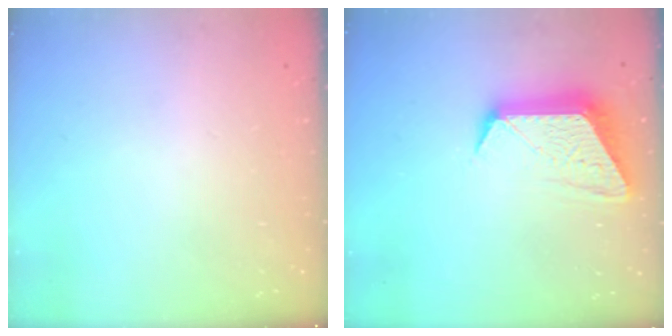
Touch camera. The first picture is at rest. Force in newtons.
{"total": 12.3, "press": 12.3, "slide": 1.1}